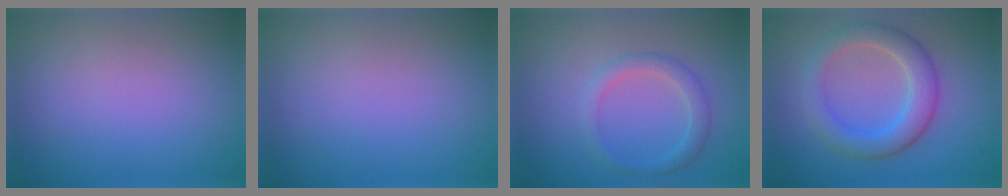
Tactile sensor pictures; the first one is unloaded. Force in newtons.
{"total": 0.0}
{"total": 2.2, "press": 2.2, "slide": 0.1}
{"total": 4.8, "press": 4.8, "slide": 0.1}